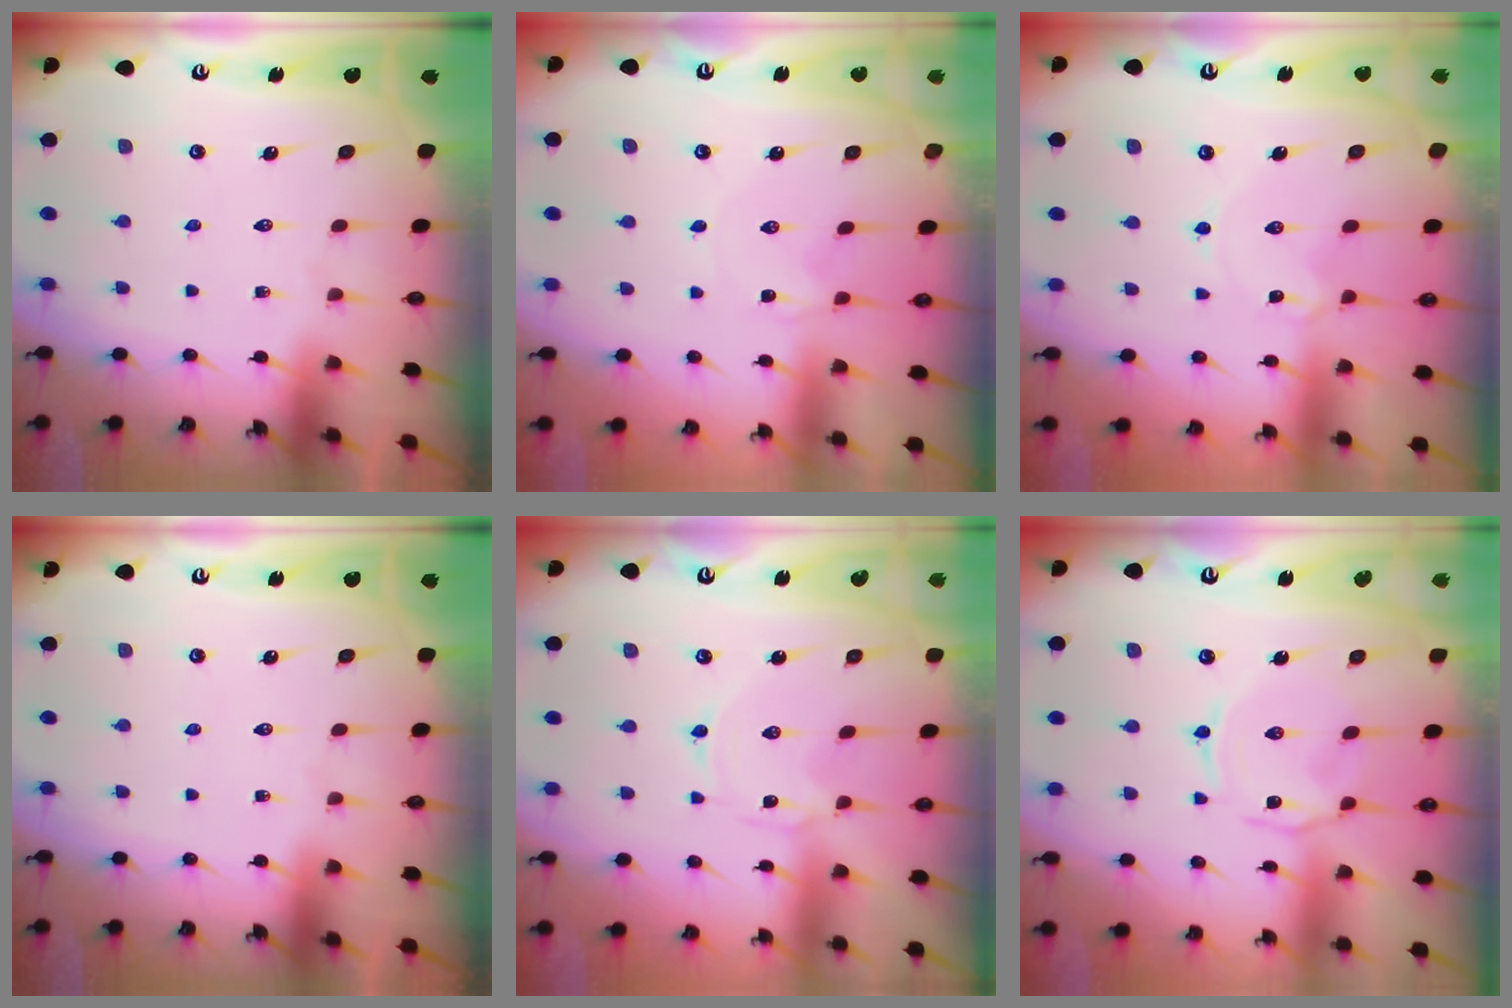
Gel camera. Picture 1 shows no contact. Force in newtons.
{"total": 1.4, "press": 1.4, "slide": 0.3}
{"total": 2.4, "press": 2.4, "slide": 0.3}
{"total": 0.0}
{"total": 0.5, "press": 0.4, "slide": 0.2}
{"total": 2.2, "press": 2.2, "slide": 0.6}